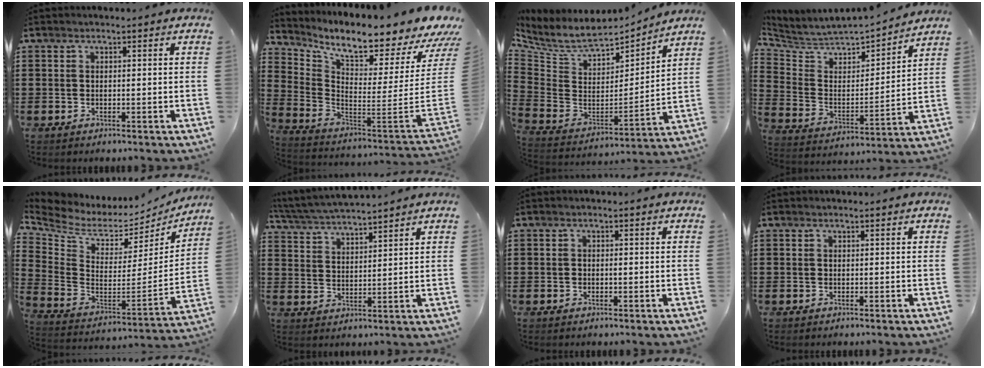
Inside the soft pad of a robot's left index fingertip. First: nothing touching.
{"total": 7.5, "force": [6.0, -0.7, 4.4], "torque": [-0.100, -0.080, 0.088]}
{"total": 7.8, "force": [6.6, 2.6, 3.3], "torque": [-0.100, -0.044, 0.115]}
{"total": 3.9, "force": [3.6, 1.6, 0.4], "torque": [-0.040, -0.038, 0.052]}
{"total": 5.0, "force": [4.0, 2.5, 1.6], "torque": [-0.064, -0.047, 0.065]}
{"total": 4.5, "force": [4.4, -0.4, 0.9], "torque": [-0.035, -0.021, 0.076]}
{"total": 0.5, "force": [-0.2, 0.3, 0.4], "torque": [-0.010, 0.000, -0.004]}
{"total": 0.0}